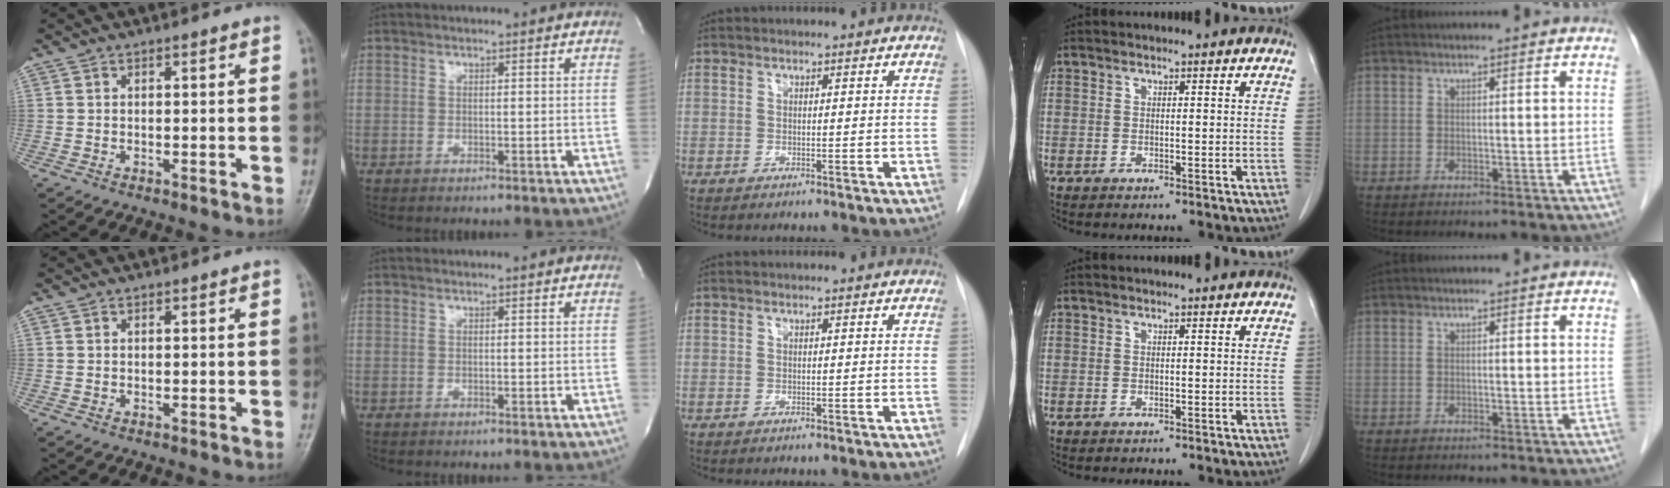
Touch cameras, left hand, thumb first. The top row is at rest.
{}